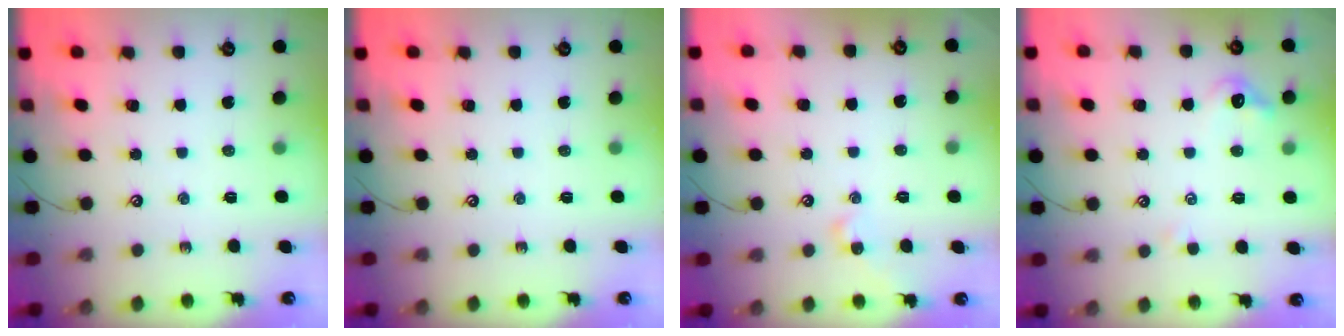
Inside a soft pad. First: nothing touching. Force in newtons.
{"total": 0.0}
{"total": 3.8, "press": 3.7, "slide": 0.6}
{"total": 0.8, "press": 0.2, "slide": 0.7}